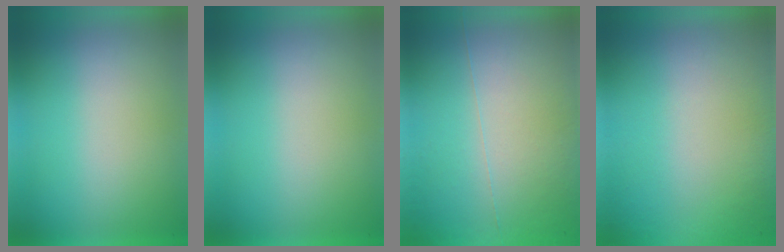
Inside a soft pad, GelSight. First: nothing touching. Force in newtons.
{"total": 0.0}
{"total": 6.8}
{"total": 8.2}